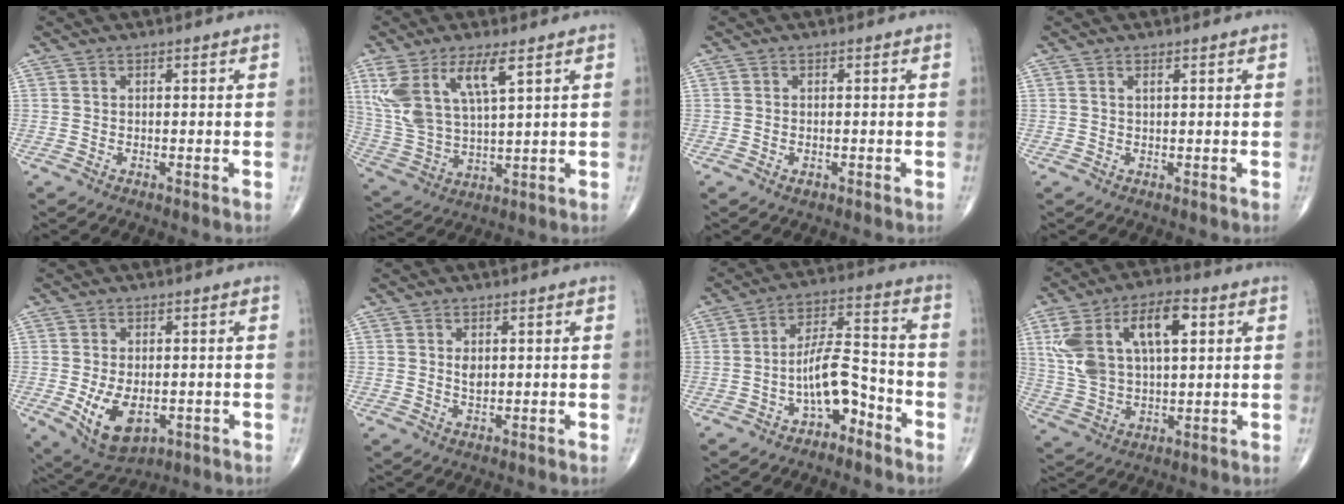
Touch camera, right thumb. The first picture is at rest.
{"total": 13.4, "force": [6.3, 4.8, 10.8], "torque": [-0.234, -0.020, 0.134]}
{"total": 1.0, "force": [-0.4, 0.6, 0.6], "torque": [-0.010, 0.002, -0.004]}
{"total": 0.7, "force": [0.4, 0.1, 0.6], "torque": [-0.014, 0.003, 0.007]}
{"total": 9.5, "force": [-2.1, 5.6, 7.4], "torque": [-0.119, -0.010, -0.018]}
{"total": 2.1, "force": [0.5, 1.2, 1.6], "torque": [-0.025, -0.005, 0.012]}
{"total": 9.2, "force": [-4.5, 4.3, 6.8], "torque": [-0.102, 0.055, -0.080]}
{"total": 17.2, "force": [5.3, 8.9, 13.8], "torque": [-0.250, 0.010, 0.099]}